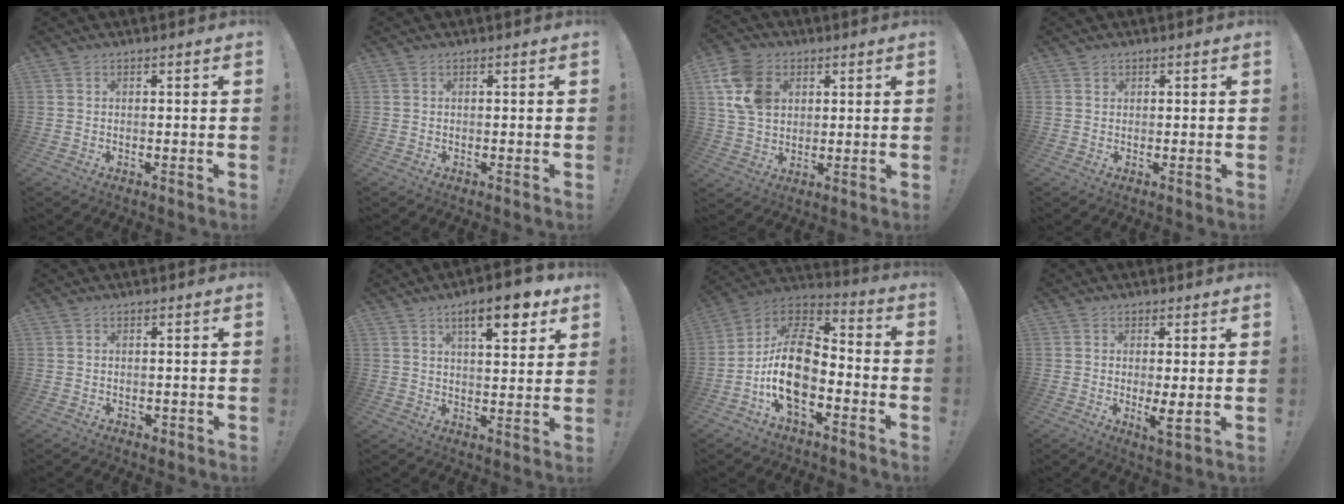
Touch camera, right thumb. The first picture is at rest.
{"total": 0.0}
{"total": 13.7, "force": [4.7, 10.5, 7.5], "torque": [-0.143, -0.004, 0.098]}
{"total": 0.8, "force": [0.5, 0.7, 0.1], "torque": [0.001, 0.000, 0.010]}
{"total": 0.8, "force": [0.0, 0.7, 0.3], "torque": [-0.007, 0.003, 0.001]}
{"total": 11.6, "force": [6.3, 3.8, 9.0], "torque": [-0.118, -0.027, 0.099]}
{"total": 17.4, "force": [-4.9, 10.1, 13.2], "torque": [-0.256, 0.030, -0.079]}
{"total": 5.1, "force": [-0.4, 0.9, 5.0], "torque": [-0.076, -0.016, -0.004]}